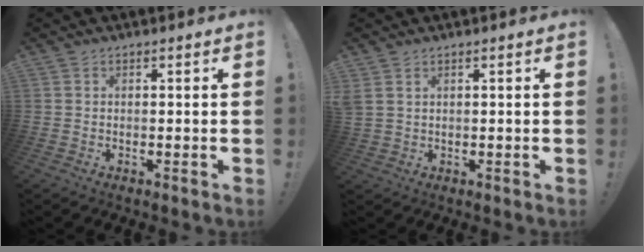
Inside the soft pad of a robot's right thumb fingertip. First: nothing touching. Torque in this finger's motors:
{"motor_torque": [0.20, 0.22, 0.67, 0.18, 0.07]}